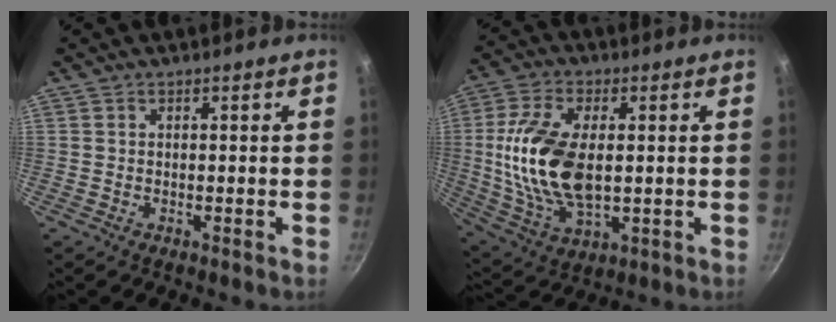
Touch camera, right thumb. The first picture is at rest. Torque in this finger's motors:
{"motor_torque": [0.32, 0.44, 1.79, 0.06, 0.37]}